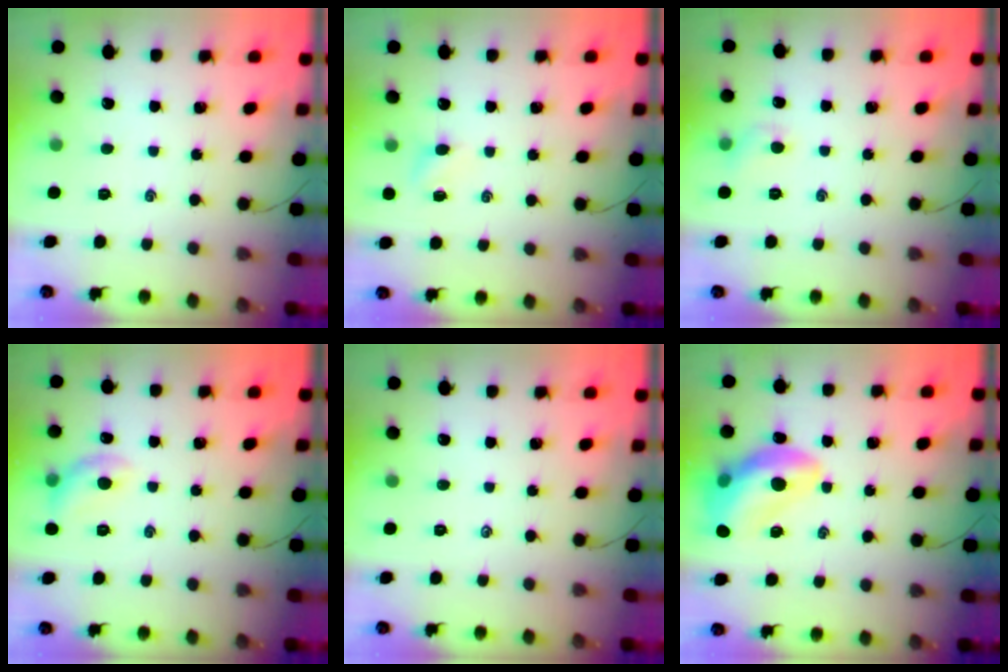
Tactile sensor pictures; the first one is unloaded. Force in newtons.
{"total": 3.4, "press": 3.2, "slide": 1.0}
{"total": 4.9, "press": 4.7, "slide": 1.2}
{"total": 7.5, "press": 7.4, "slide": 1.1}
{"total": 0.0}
{"total": 15.6, "press": 15.3, "slide": 3.0}